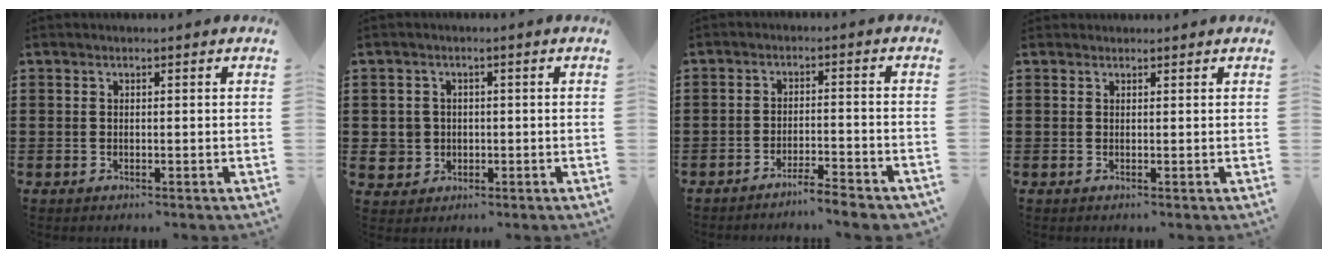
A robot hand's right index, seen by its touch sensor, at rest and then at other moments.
{"total": 3.1, "force": [-0.4, 3.0, 0.4], "torque": [-0.022, 0.008, -0.012]}
{"total": 3.7, "force": [-3.6, -0.3, 1.1], "torque": [-0.020, -0.004, -0.073]}
{"total": 0.6, "force": [0.5, 0.2, -0.1], "torque": [0.002, 0.002, 0.011]}